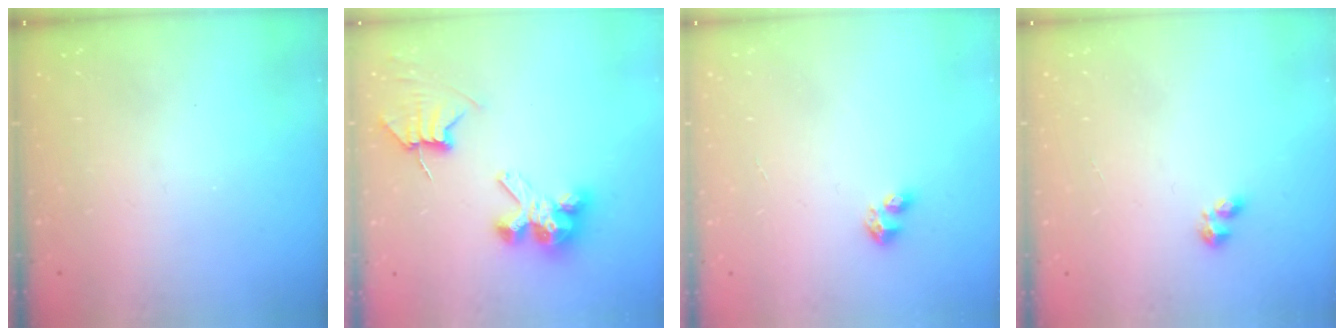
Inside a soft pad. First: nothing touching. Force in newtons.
{"total": 7.8, "press": 7.7, "slide": 0.6}
{"total": 3.0, "press": 2.9, "slide": 0.3}
{"total": 3.1, "press": 3.1, "slide": 0.6}